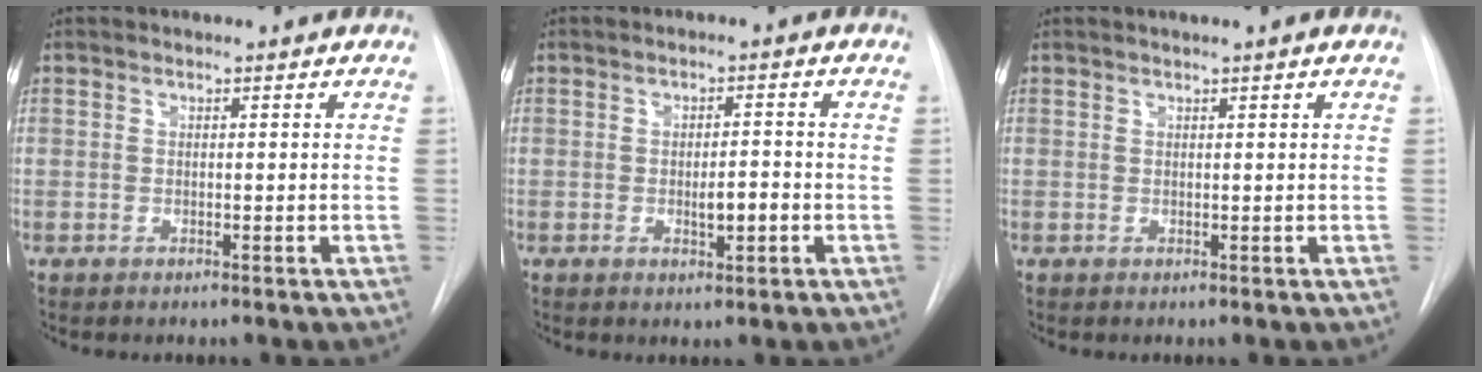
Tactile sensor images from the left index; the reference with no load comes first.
{"total": 3.2, "force": [-0.8, 0.9, 2.9], "torque": [-0.046, 0.000, -0.008]}
{"total": 1.2, "force": [0.8, -0.3, 0.9], "torque": [-0.017, 0.005, 0.017]}